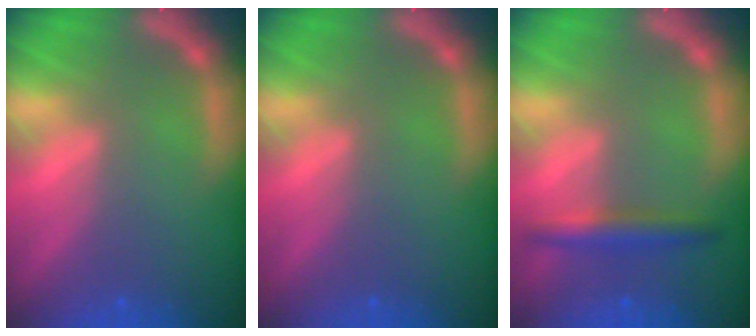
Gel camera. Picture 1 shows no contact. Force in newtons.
{"total": 0.0}
{"total": 3.0}